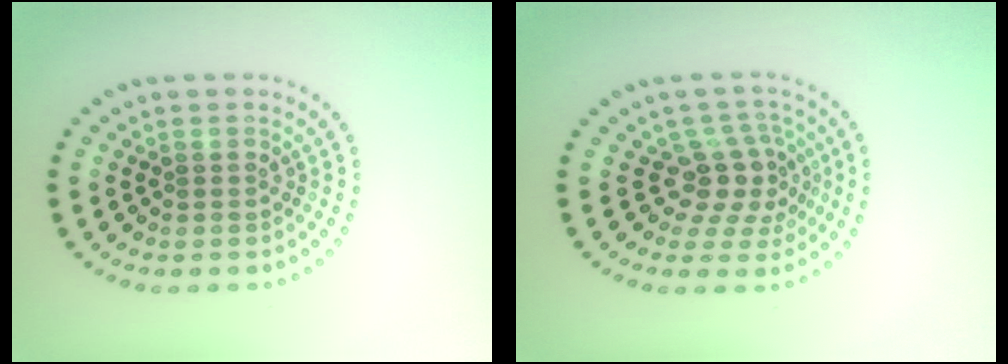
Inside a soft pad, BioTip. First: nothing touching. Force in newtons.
{"total": 3.7, "press": 3.0, "slide": 2.2}